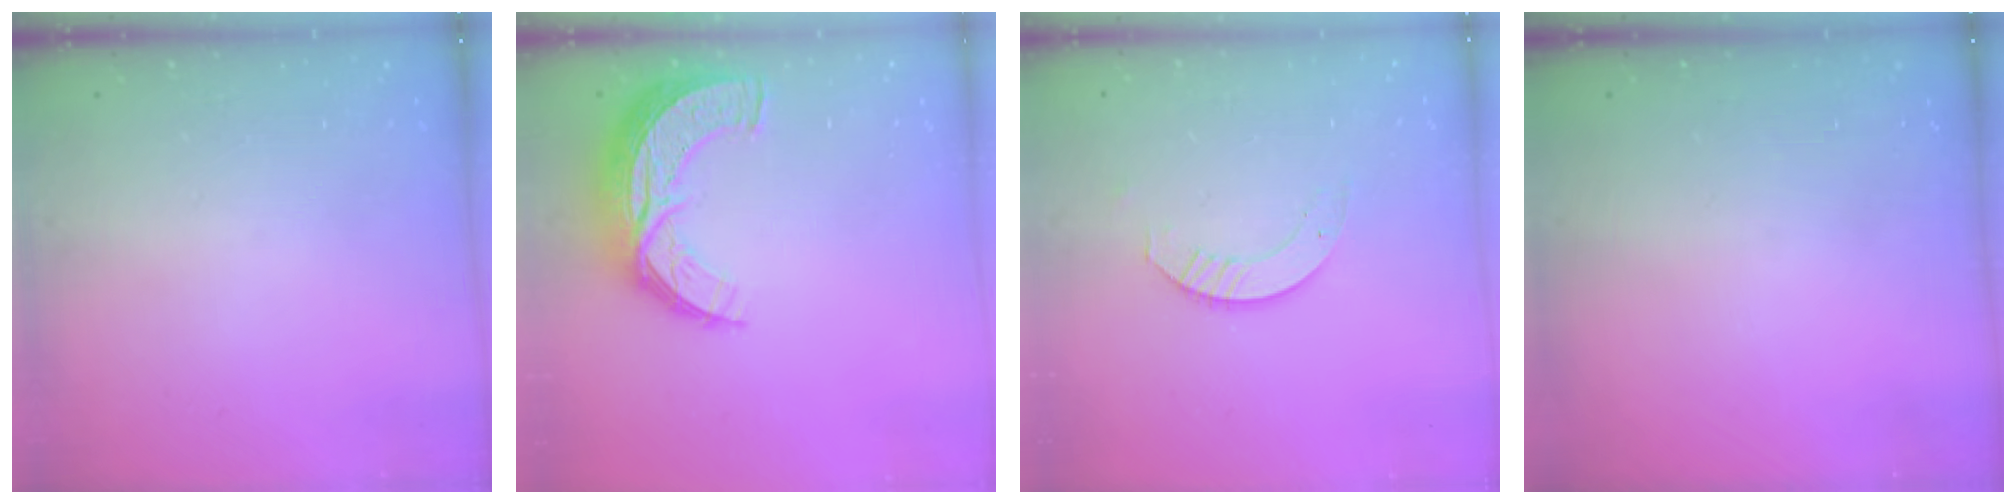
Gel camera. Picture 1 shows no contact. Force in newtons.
{"total": 12.8, "press": 12.7, "slide": 1.0}
{"total": 3.2, "press": 3.2, "slide": 0.3}
{"total": 0.0}